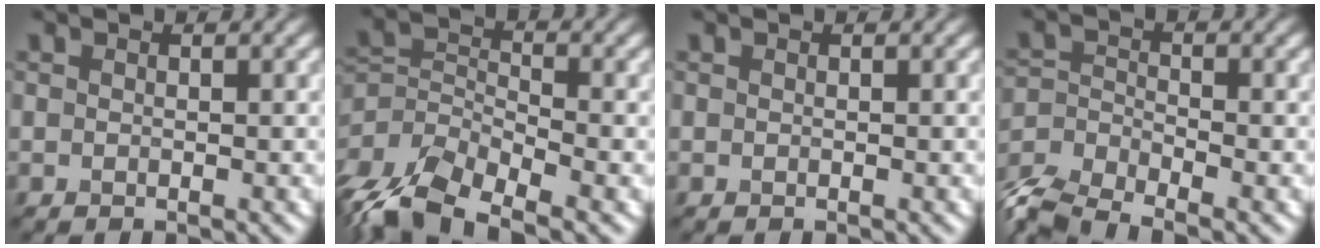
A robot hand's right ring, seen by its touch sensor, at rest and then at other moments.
{"total": 8.6, "force": [-5.7, 4.0, 5.0], "torque": [-0.105, -0.009, -0.118]}
{"total": 0.0}
{"total": 6.5, "force": [-5.5, 2.1, 2.6], "torque": [-0.052, -0.012, -0.113]}